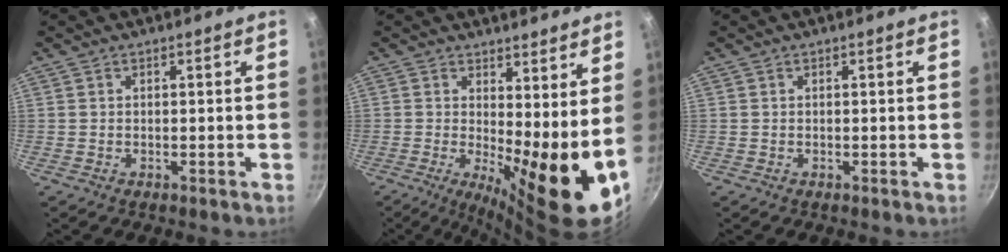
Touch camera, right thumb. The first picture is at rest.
{"total": 12.0, "force": [1.4, 3.7, 11.3], "torque": [-0.154, -0.025, 0.020]}
{"total": 0.0}